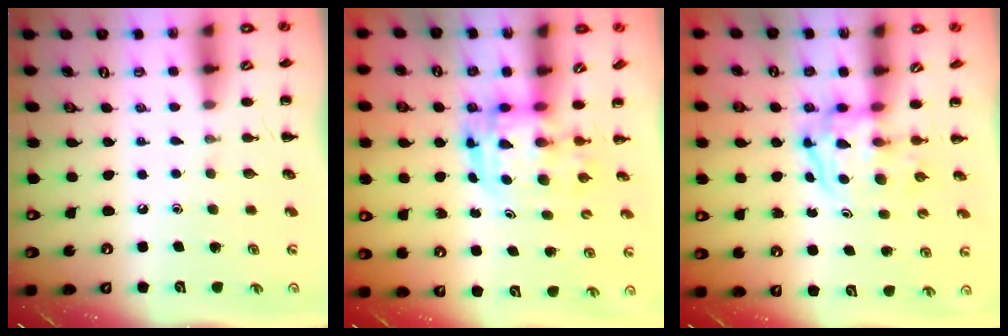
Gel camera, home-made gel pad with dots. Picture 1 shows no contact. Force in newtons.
{"total": 4.0, "press": 3.7, "slide": 1.3}
{"total": 3.8, "press": 3.7, "slide": 0.5}